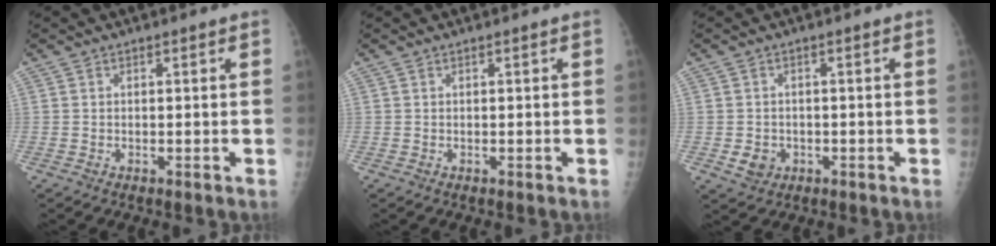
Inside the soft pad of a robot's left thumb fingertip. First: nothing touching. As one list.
[{"total": 0.0}, {"total": 3.1, "force": [-0.8, 2.7, 1.4], "torque": [-0.015, 0.003, -0.006]}]